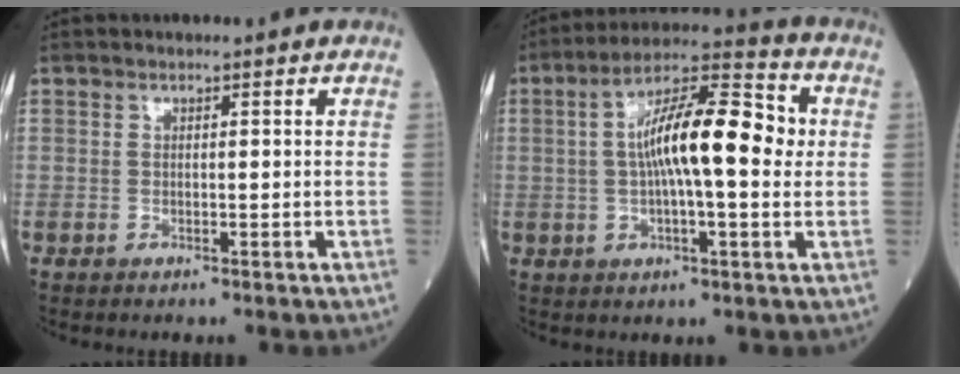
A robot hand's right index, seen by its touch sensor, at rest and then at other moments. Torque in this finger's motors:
{"motor_torque": [2.03, 0.11, 1.00, 0.21]}